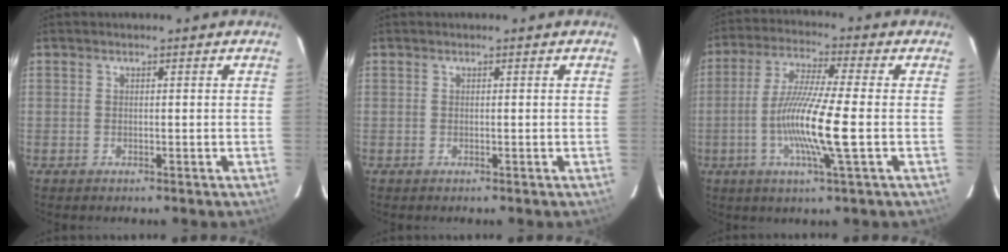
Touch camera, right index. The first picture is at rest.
{"total": 0.0}
{"total": 12.4, "force": [-2.8, -0.4, 12.0], "torque": [-0.239, -0.007, -0.057]}